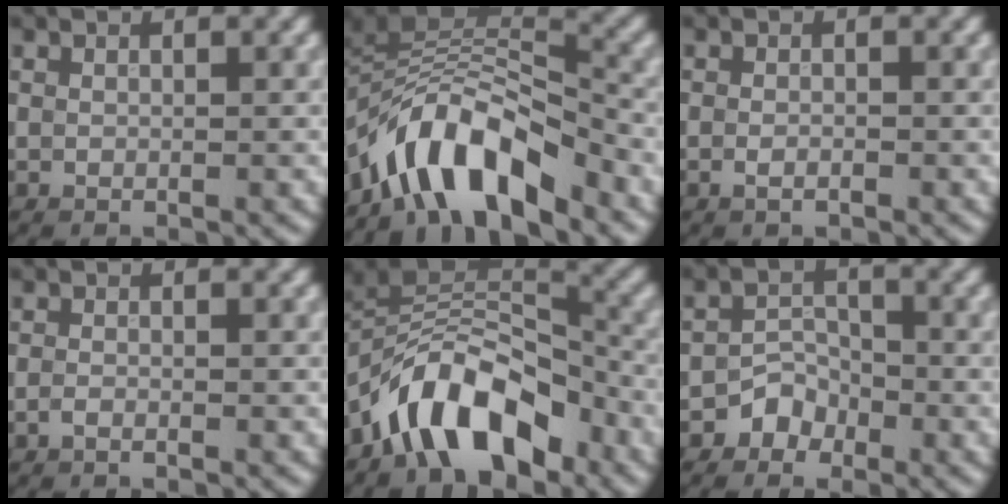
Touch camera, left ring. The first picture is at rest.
{"total": 8.1, "force": [-5.6, 3.0, 5.1], "torque": [-0.067, 0.009, -0.112]}
{"total": 1.1, "force": [-0.4, 0.5, 0.9], "torque": [-0.019, -0.003, -0.010]}
{"total": 0.8, "force": [-0.5, 0.2, 0.5], "torque": [-0.015, -0.002, -0.013]}
{"total": 9.2, "force": [-5.6, 4.3, 6.0], "torque": [-0.080, 0.019, -0.111]}
{"total": 2.2, "force": [-1.5, 1.6, 0.4], "torque": [0.002, 0.009, -0.030]}